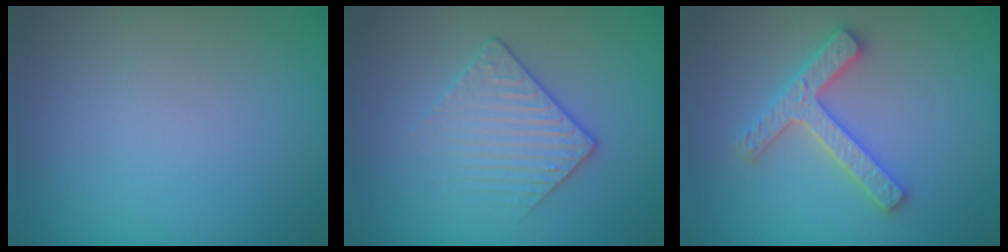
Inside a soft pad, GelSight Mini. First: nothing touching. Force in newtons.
{"total": 2.1, "press": 1.8, "slide": 1.1}
{"total": 2.8, "press": 2.8, "slide": 0.6}